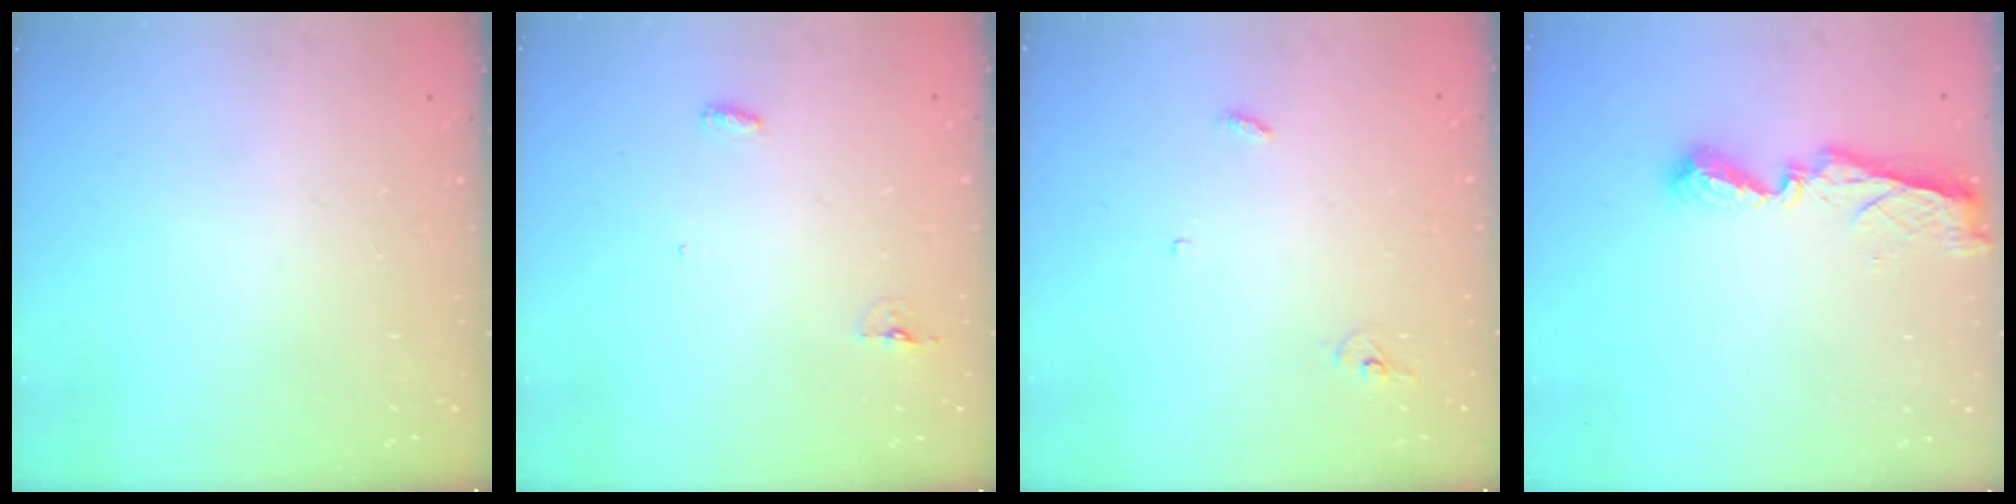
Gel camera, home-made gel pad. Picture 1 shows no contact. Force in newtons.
{"total": 7.4, "press": 4.4, "slide": 6.0}
{"total": 2.9, "press": 2.9, "slide": 0.2}
{"total": 7.8, "press": 7.8, "slide": 0.5}